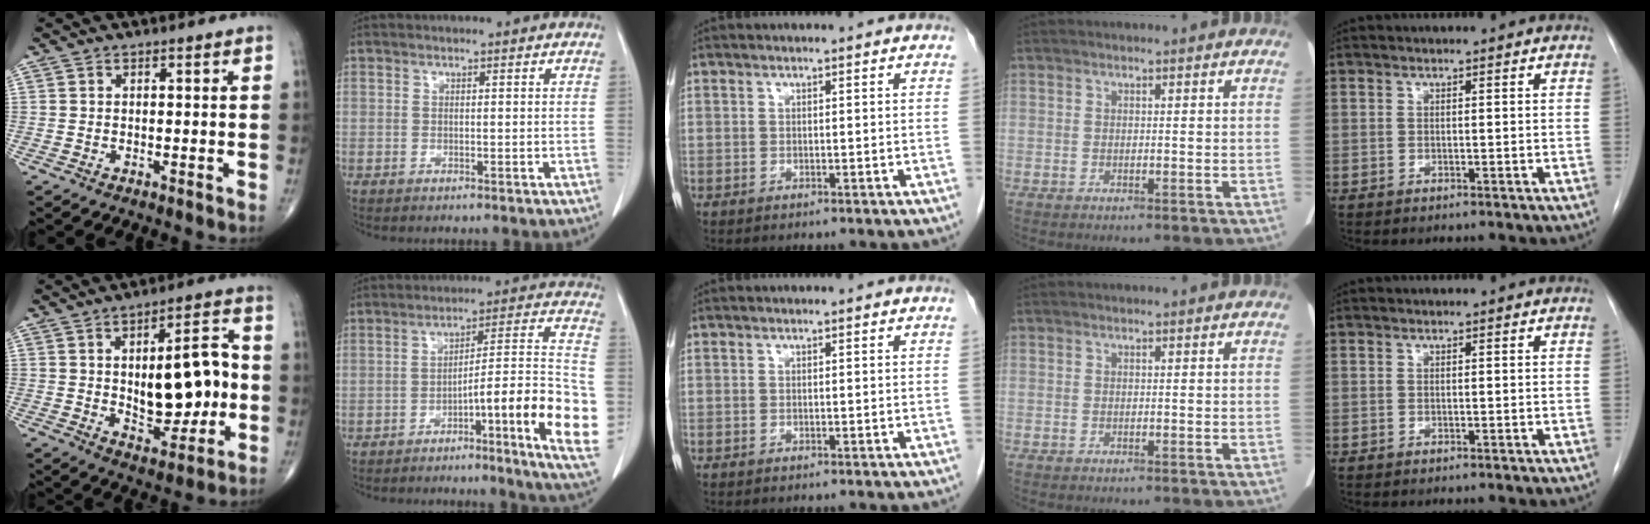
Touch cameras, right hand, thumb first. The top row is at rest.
{"thumb": {"total": 15.9, "force": [-0.2, 7.6, 13.9], "torque": [-0.166, 0.014, 0.006]}, "index": {"total": 16.0, "force": [-5.2, 0.3, 15.1], "torque": [-0.187, 0.012, -0.075]}}